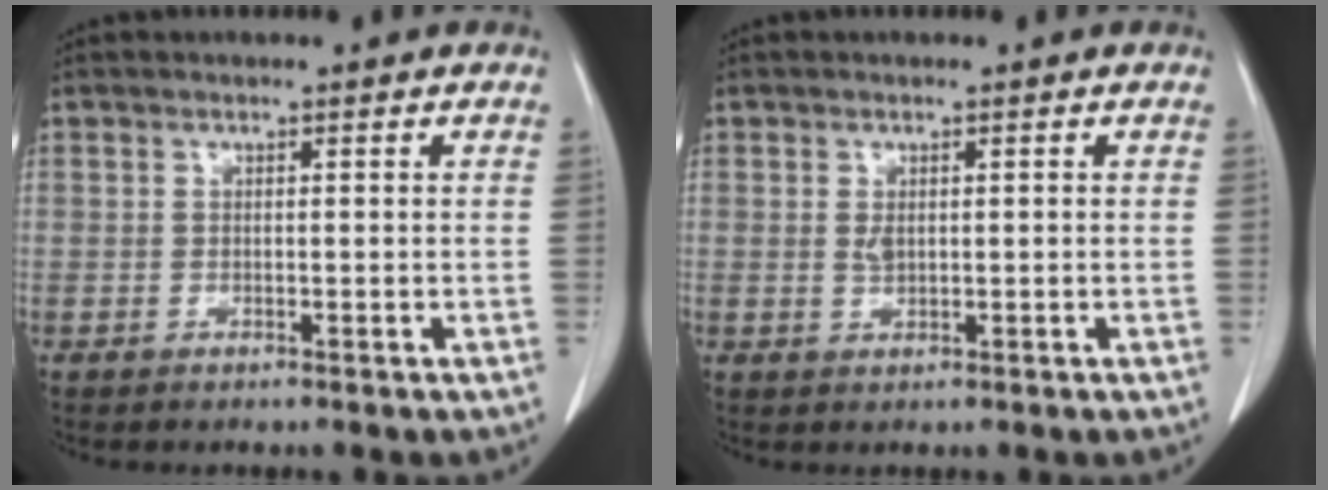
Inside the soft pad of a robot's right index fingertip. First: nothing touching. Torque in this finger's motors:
{"motor_torque": [0.05, -0.02, 0.03, 0.01]}